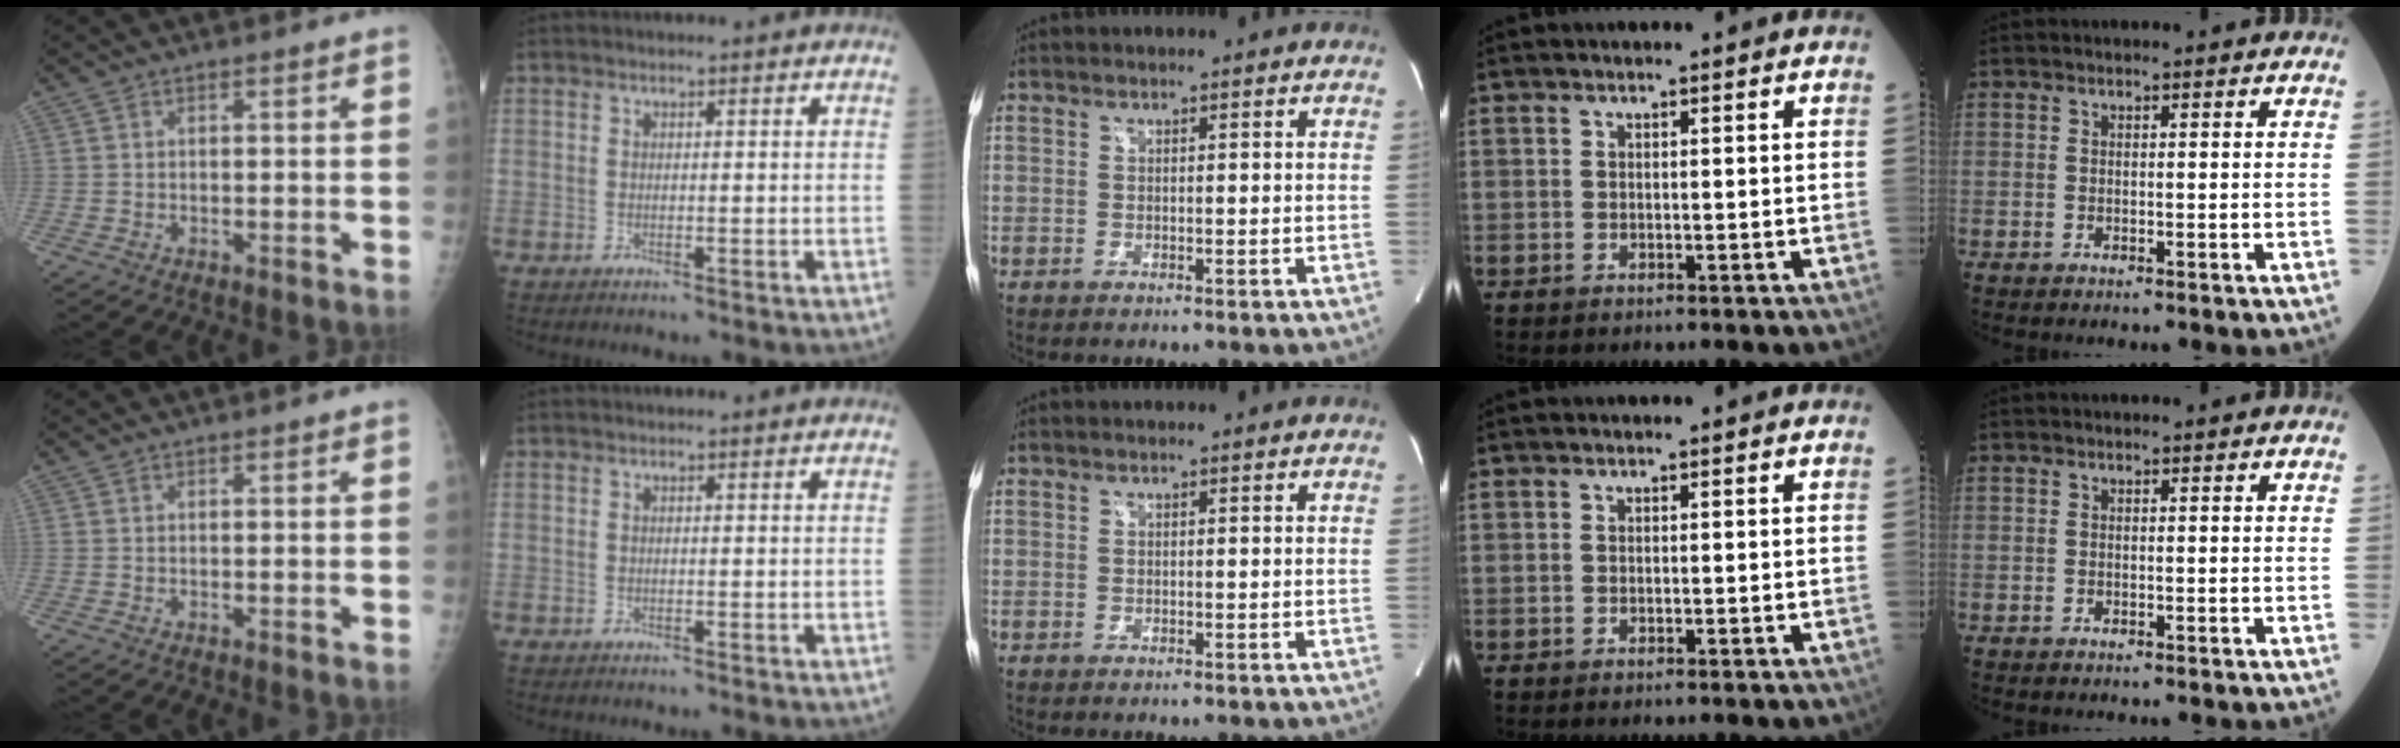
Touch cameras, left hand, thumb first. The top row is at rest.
{}